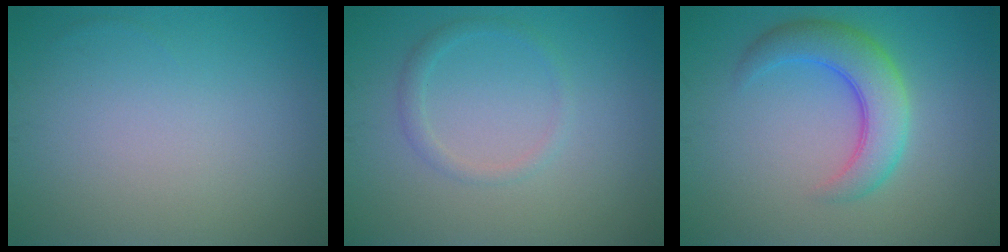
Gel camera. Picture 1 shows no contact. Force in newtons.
{"total": 1.4, "press": 1.4, "slide": 0.0}
{"total": 5.2, "press": 5.2, "slide": 0.1}